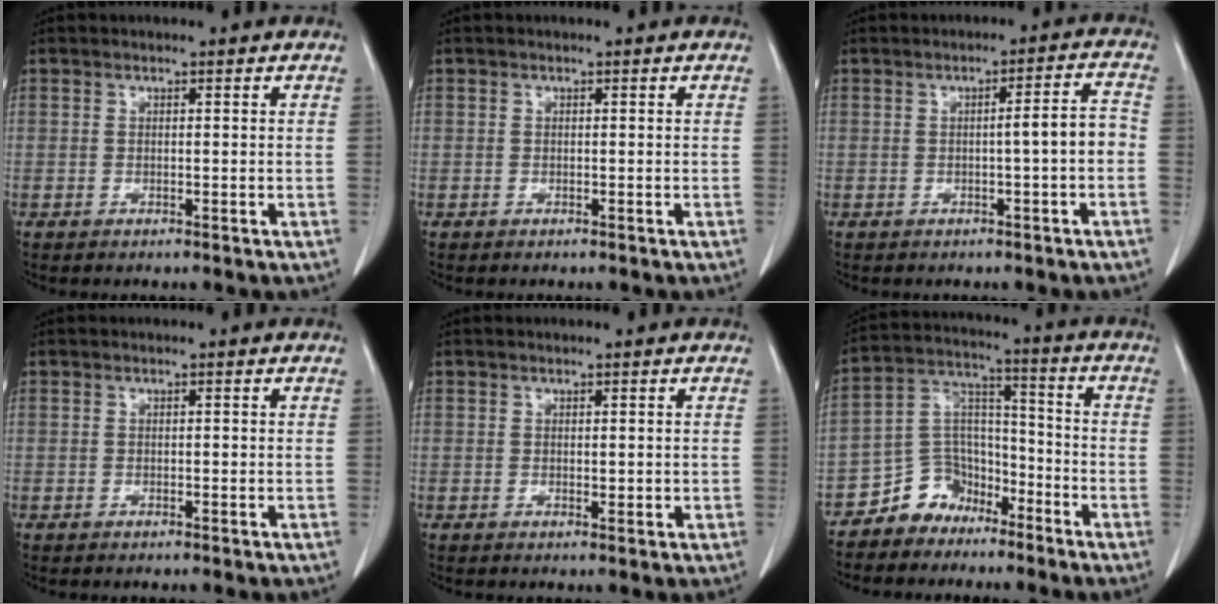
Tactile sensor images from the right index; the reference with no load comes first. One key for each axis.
{"total": 0.0}
{"total": 4.2, "fx": -0.9, "fy": 0.0, "fz": 4.1, "tx": -0.054, "ty": 0.012, "tz": -0.013}
{"total": 0.0}
{"total": 1.1, "fx": 0.1, "fy": 0.5, "fz": 0.9, "tx": -0.012, "ty": -0.003, "tz": 0.004}
{"total": 8.4, "fx": -6.2, "fy": 5.6, "fz": 1.1, "tx": -0.018, "ty": 0.045, "tz": -0.113}